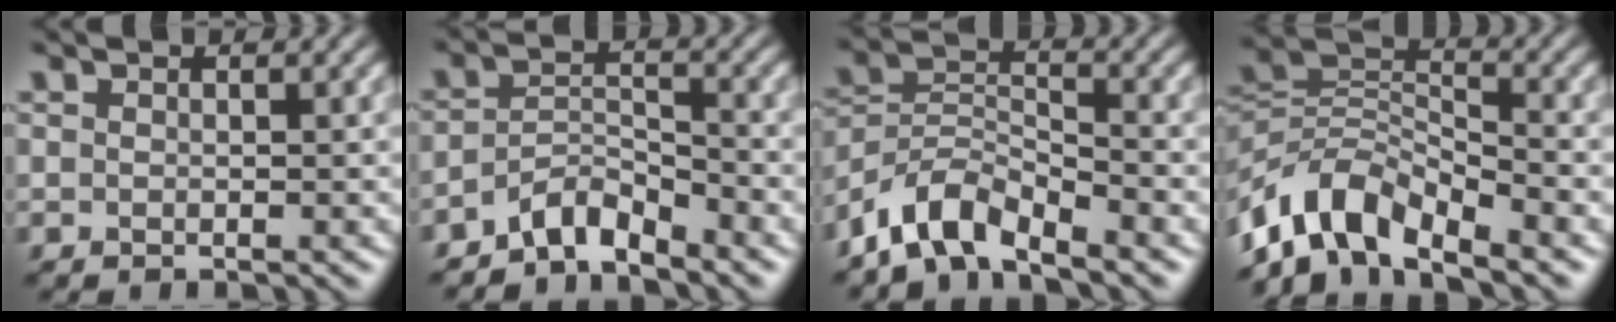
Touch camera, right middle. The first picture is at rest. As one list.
[{"total": 3.6, "force": [-3.1, 1.0, 1.4], "torque": [-0.025, 0.008, -0.066]}, {"total": 5.2, "force": [-4.2, 1.7, 2.4], "torque": [-0.039, 0.002, -0.091]}, {"total": 7.8, "force": [-5.7, 3.2, 4.1], "torque": [-0.064, 0.000, -0.123]}]